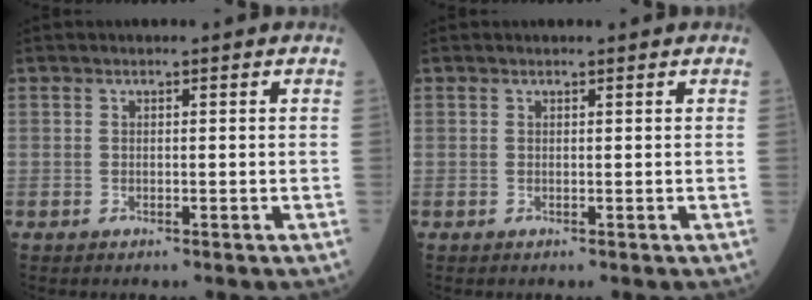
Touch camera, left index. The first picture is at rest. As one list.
[{"total": 0.6, "force": [0.6, 0.0, 0.0], "torque": [-0.003, 0.003, 0.009]}]